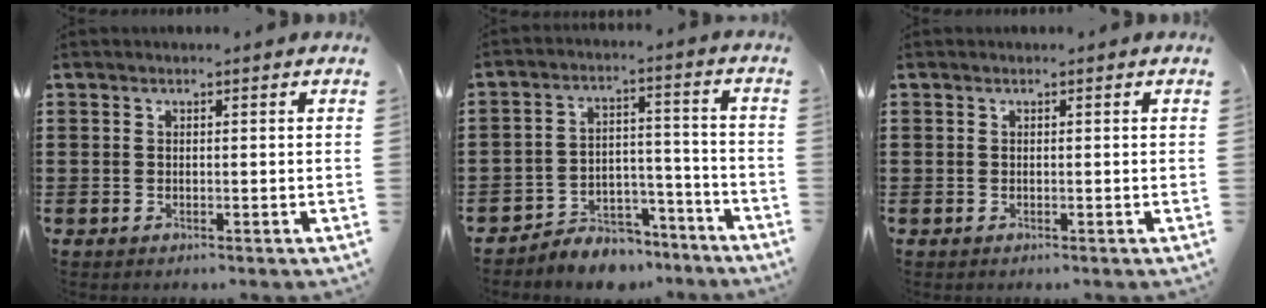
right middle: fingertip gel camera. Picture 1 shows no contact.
{"total": 6.0, "force": [-5.6, 2.0, 0.5], "torque": [-0.007, 0.023, -0.112]}
{"total": 0.0}